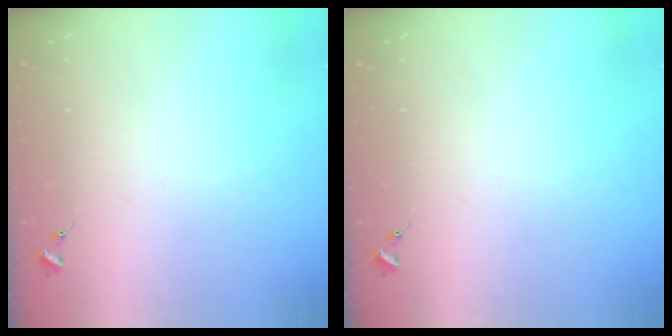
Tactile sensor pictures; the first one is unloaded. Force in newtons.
{"total": 0.0}